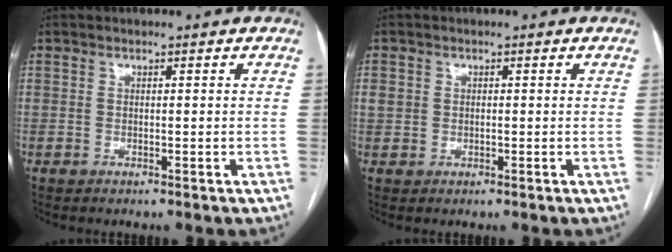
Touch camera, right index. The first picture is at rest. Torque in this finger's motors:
{"motor_torque": [0.25, 0.19, 0.03, 0.00]}